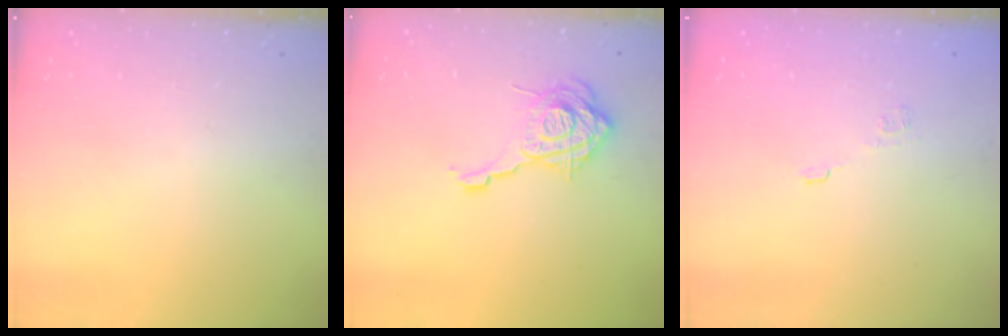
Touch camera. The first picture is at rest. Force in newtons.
{"total": 15.6, "press": 15.6, "slide": 1.4}
{"total": 6.5, "press": 6.4, "slide": 1.1}